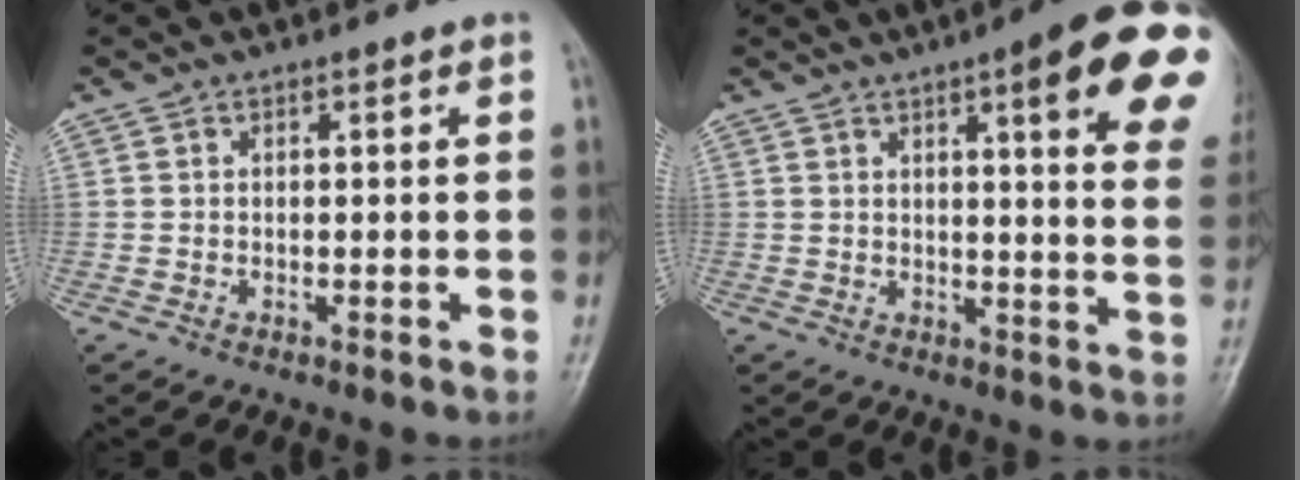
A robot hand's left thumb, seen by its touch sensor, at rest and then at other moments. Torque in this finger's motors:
{"motor_torque": [0.81, 0.67, 1.70, -1.07, 0.23]}